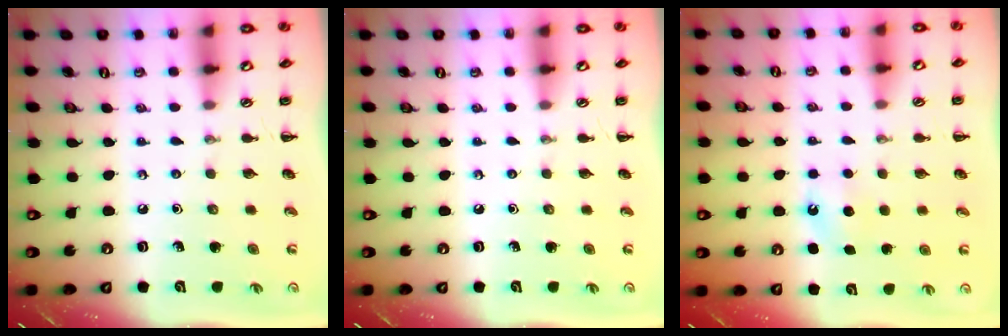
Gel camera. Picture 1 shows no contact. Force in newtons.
{"total": 0.0}
{"total": 5.1, "press": 4.9, "slide": 1.3}